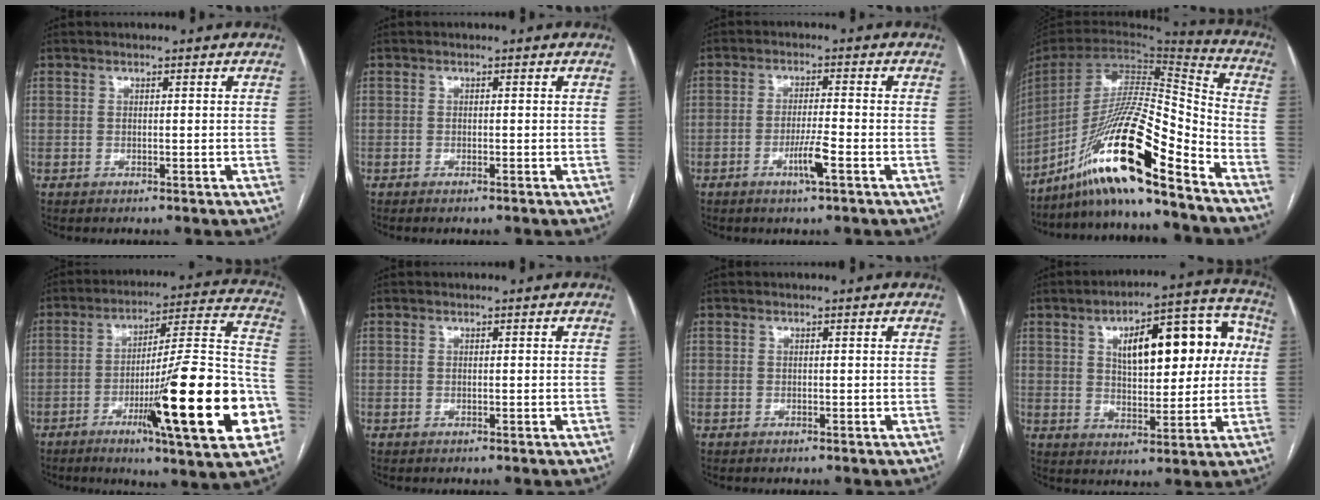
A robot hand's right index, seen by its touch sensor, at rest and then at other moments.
{"total": 0.8, "force": [-0.6, -0.1, 0.6], "torque": [-0.015, -0.001, -0.008]}
{"total": 4.4, "force": [-2.0, -0.2, 3.9], "torque": [-0.073, -0.006, -0.038]}
{"total": 20.2, "force": [-14.2, 0.7, 14.4], "torque": [-0.283, -0.007, -0.259]}
{"total": 24.3, "force": [-8.3, 1.4, 22.9], "torque": [-0.298, -0.007, -0.123]}
{"total": 0.0}
{"total": 0.0}
{"total": 16.0, "force": [3.8, 6.5, 14.1], "torque": [-0.185, 0.042, 0.060]}